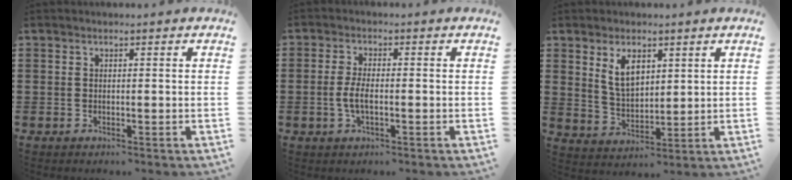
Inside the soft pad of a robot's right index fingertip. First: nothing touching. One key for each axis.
{"total": 3.7, "fx": -0.7, "fy": 1.2, "fz": 3.4, "tx": -0.083, "ty": -0.006, "tz": -0.020}
{"total": 5.8, "fx": 2.7, "fy": 3.0, "fz": 4.2, "tx": -0.085, "ty": 0.005, "tz": 0.046}